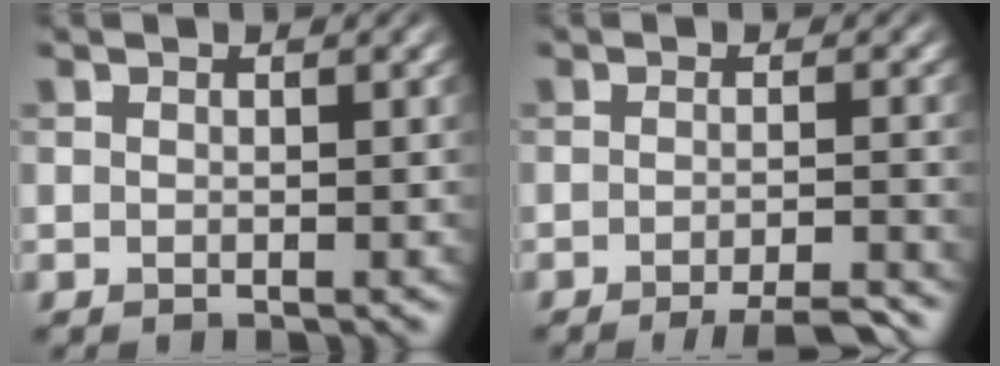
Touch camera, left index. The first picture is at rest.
{"total": 5.1, "force": [-3.7, 0.7, 3.4], "torque": [-0.046, -0.004, -0.057]}